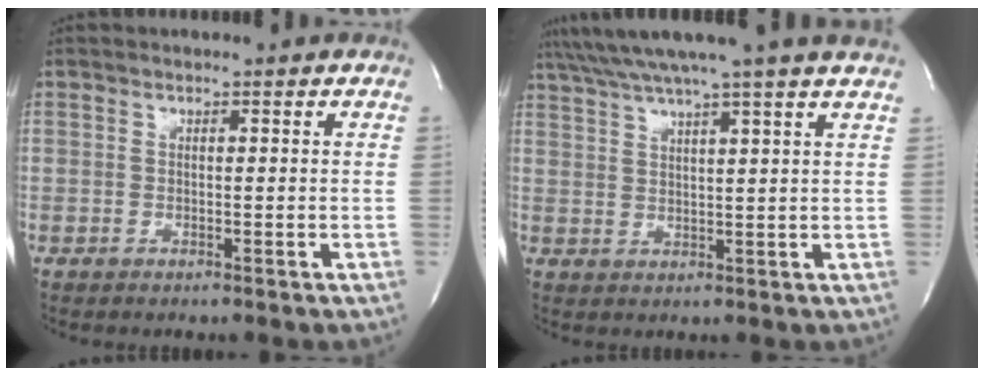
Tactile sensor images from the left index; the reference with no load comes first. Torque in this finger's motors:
{"motor_torque": [-0.01, -0.25, 0.45, 0.17]}